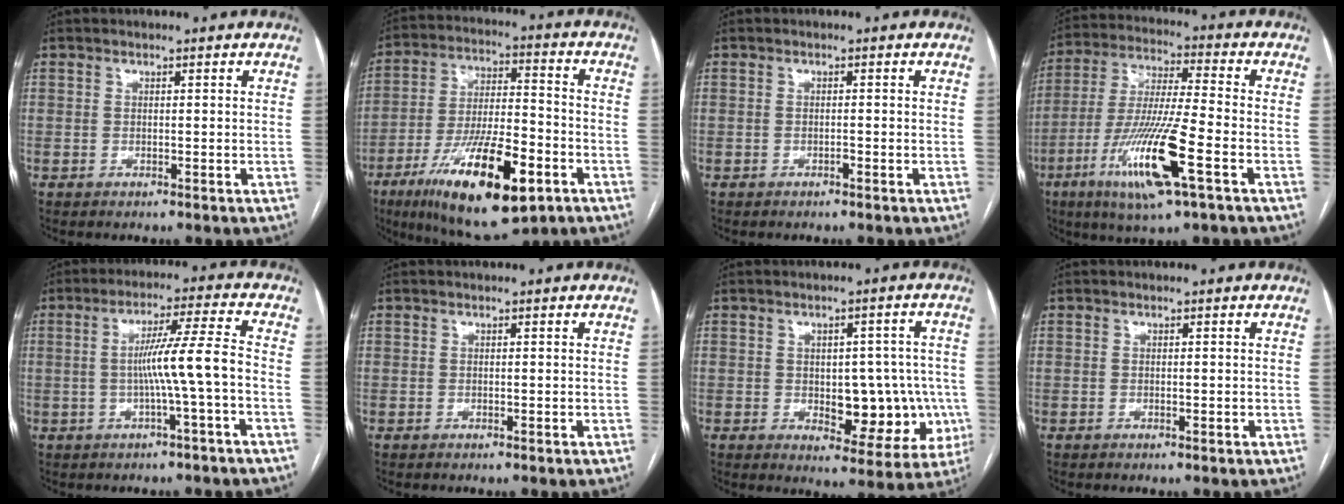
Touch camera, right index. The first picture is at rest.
{"total": 19.7, "force": [-9.7, 5.1, 16.4], "torque": [-0.297, -0.023, -0.156]}
{"total": 0.5, "force": [-0.4, 0.1, 0.3], "torque": [-0.011, 0.000, -0.006]}
{"total": 15.7, "force": [-6.5, 0.7, 14.2], "torque": [-0.290, -0.024, -0.117]}
{"total": 7.7, "force": [-1.5, -1.2, 7.5], "torque": [-0.128, 0.016, -0.022]}
{"total": 0.0}
{"total": 11.1, "force": [-2.0, 5.9, 9.2], "torque": [-0.094, 0.020, -0.010]}
{"total": 0.0}